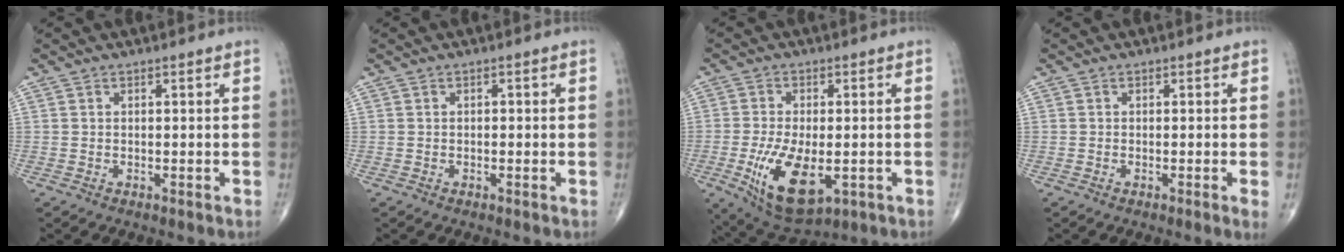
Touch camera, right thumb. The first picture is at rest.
{"total": 0.6, "force": [0.0, 0.4, 0.5], "torque": [-0.004, 0.000, -0.002]}
{"total": 13.2, "force": [-3.5, 6.4, 11.0], "torque": [-0.193, -0.013, -0.043]}
{"total": 1.9, "force": [-0.5, -0.2, 1.8], "torque": [-0.030, -0.006, -0.010]}